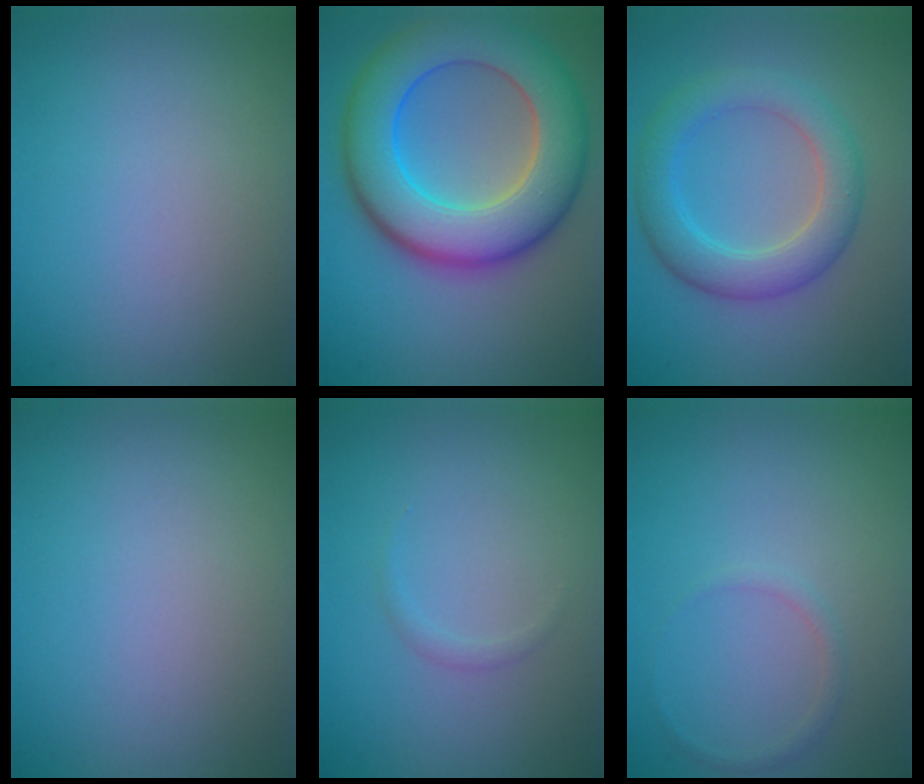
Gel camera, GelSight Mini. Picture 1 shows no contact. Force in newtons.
{"total": 11.3, "press": 11.3, "slide": 0.3}
{"total": 4.9, "press": 4.9, "slide": 0.1}
{"total": 0.0}
{"total": 0.6, "press": 0.6, "slide": 0.1}
{"total": 0.8, "press": 0.8, "slide": 0.0}